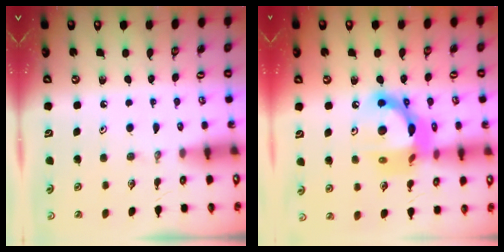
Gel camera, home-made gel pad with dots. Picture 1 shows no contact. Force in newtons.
{"total": 14.6, "press": 14.5, "slide": 1.7}